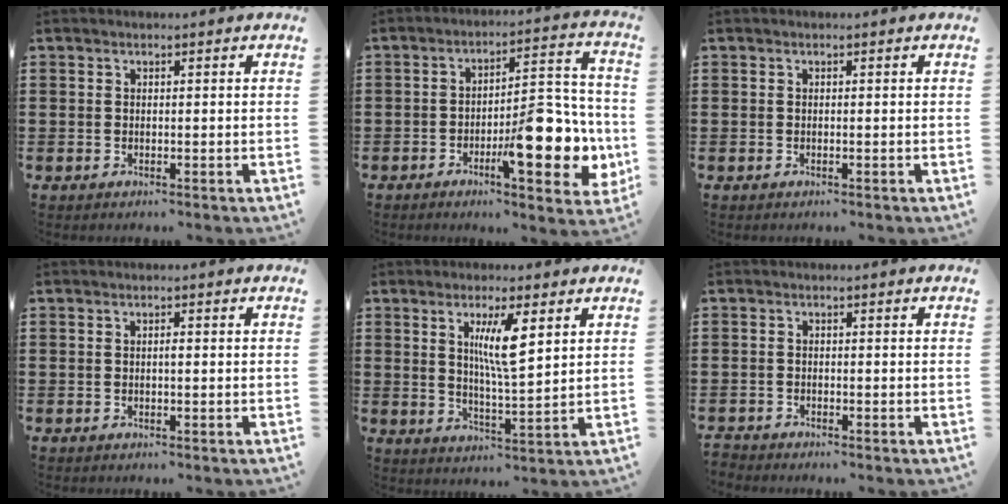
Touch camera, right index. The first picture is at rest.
{"total": 12.8, "force": [-4.4, 4.4, 11.2], "torque": [-0.151, 0.002, -0.074]}
{"total": 0.0}
{"total": 0.6, "force": [-0.1, 0.1, 0.6], "torque": [-0.012, -0.004, -0.001]}
{"total": 6.9, "force": [2.5, 1.2, 6.3], "torque": [-0.120, -0.001, 0.039]}
{"total": 1.5, "force": [-1.5, 0.2, -0.2], "torque": [-0.002, 0.003, -0.034]}